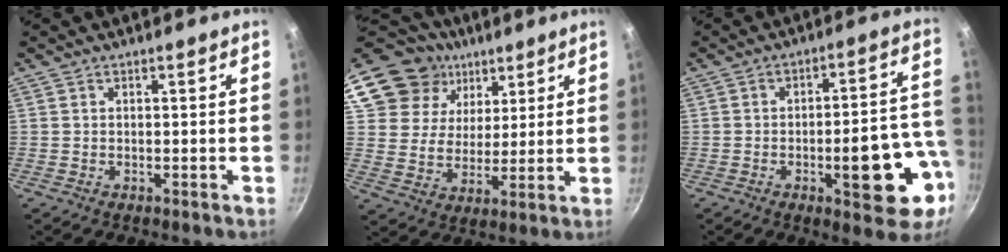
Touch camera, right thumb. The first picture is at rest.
{"total": 19.1, "force": [11.2, 14.0, 6.4], "torque": [-0.113, -0.014, 0.208]}
{"total": 15.3, "force": [-4.7, 5.2, 13.6], "torque": [-0.146, 0.033, -0.060]}